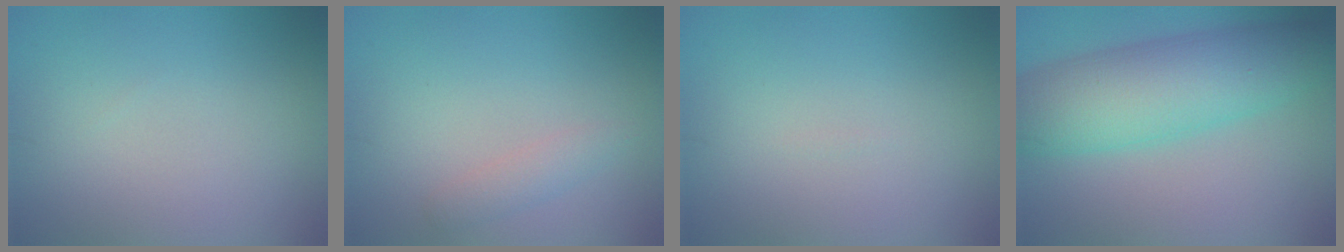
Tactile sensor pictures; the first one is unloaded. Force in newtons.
{"total": 1.5, "press": 1.5, "slide": 0.0}
{"total": 0.0}
{"total": 8.6, "press": 8.6, "slide": 0.2}